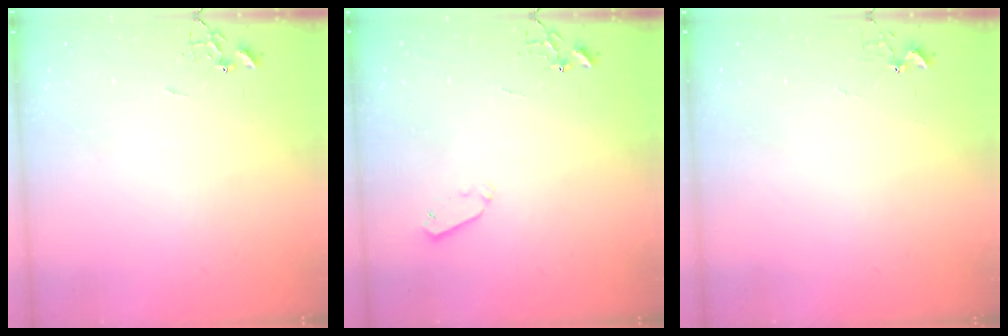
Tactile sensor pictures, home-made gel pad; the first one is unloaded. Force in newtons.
{"total": 4.0, "press": 3.9, "slide": 0.8}
{"total": 2.9, "press": 2.9, "slide": 0.3}